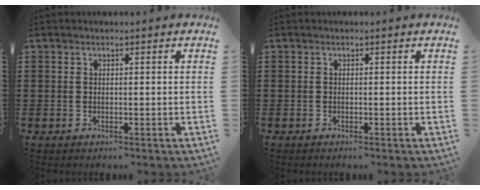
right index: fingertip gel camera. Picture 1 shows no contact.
{"total": 0.0}